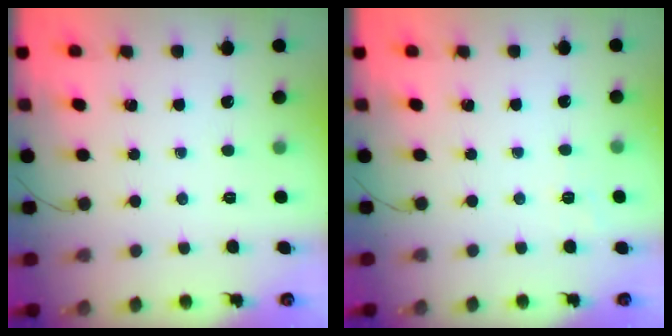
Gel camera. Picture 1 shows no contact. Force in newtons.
{"total": 3.9, "press": 3.6, "slide": 1.5}